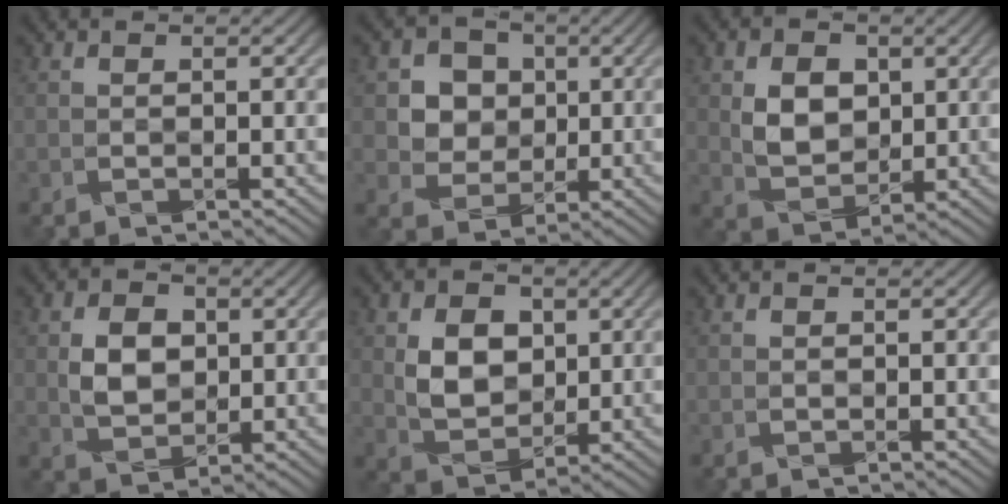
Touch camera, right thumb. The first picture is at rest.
{"total": 5.7, "force": [1.6, 5.3, 1.6], "torque": [-0.060, -0.008, 0.031]}
{"total": 5.6, "force": [1.2, 4.3, 3.3], "torque": [-0.067, -0.006, 0.027]}
{"total": 5.0, "force": [0.6, 3.9, 3.0], "torque": [-0.060, -0.004, 0.012]}
{"total": 6.5, "force": [1.3, 5.0, 3.9], "torque": [-0.079, -0.007, 0.029]}
{"total": 0.0}